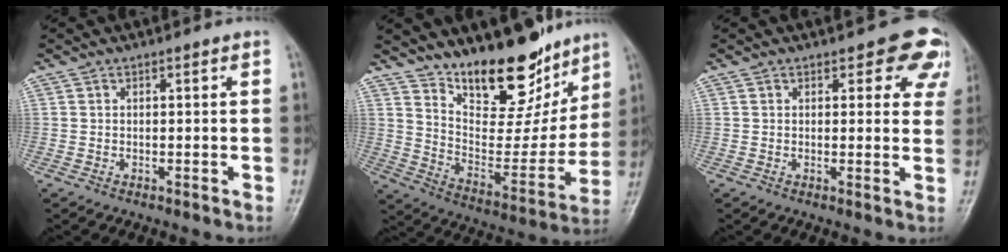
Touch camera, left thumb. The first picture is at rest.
{"total": 19.9, "force": [14.6, 8.3, 10.8], "torque": [-0.105, -0.096, 0.239]}
{"total": 7.2, "force": [4.8, 3.7, 3.9], "torque": [0.001, -0.020, 0.039]}